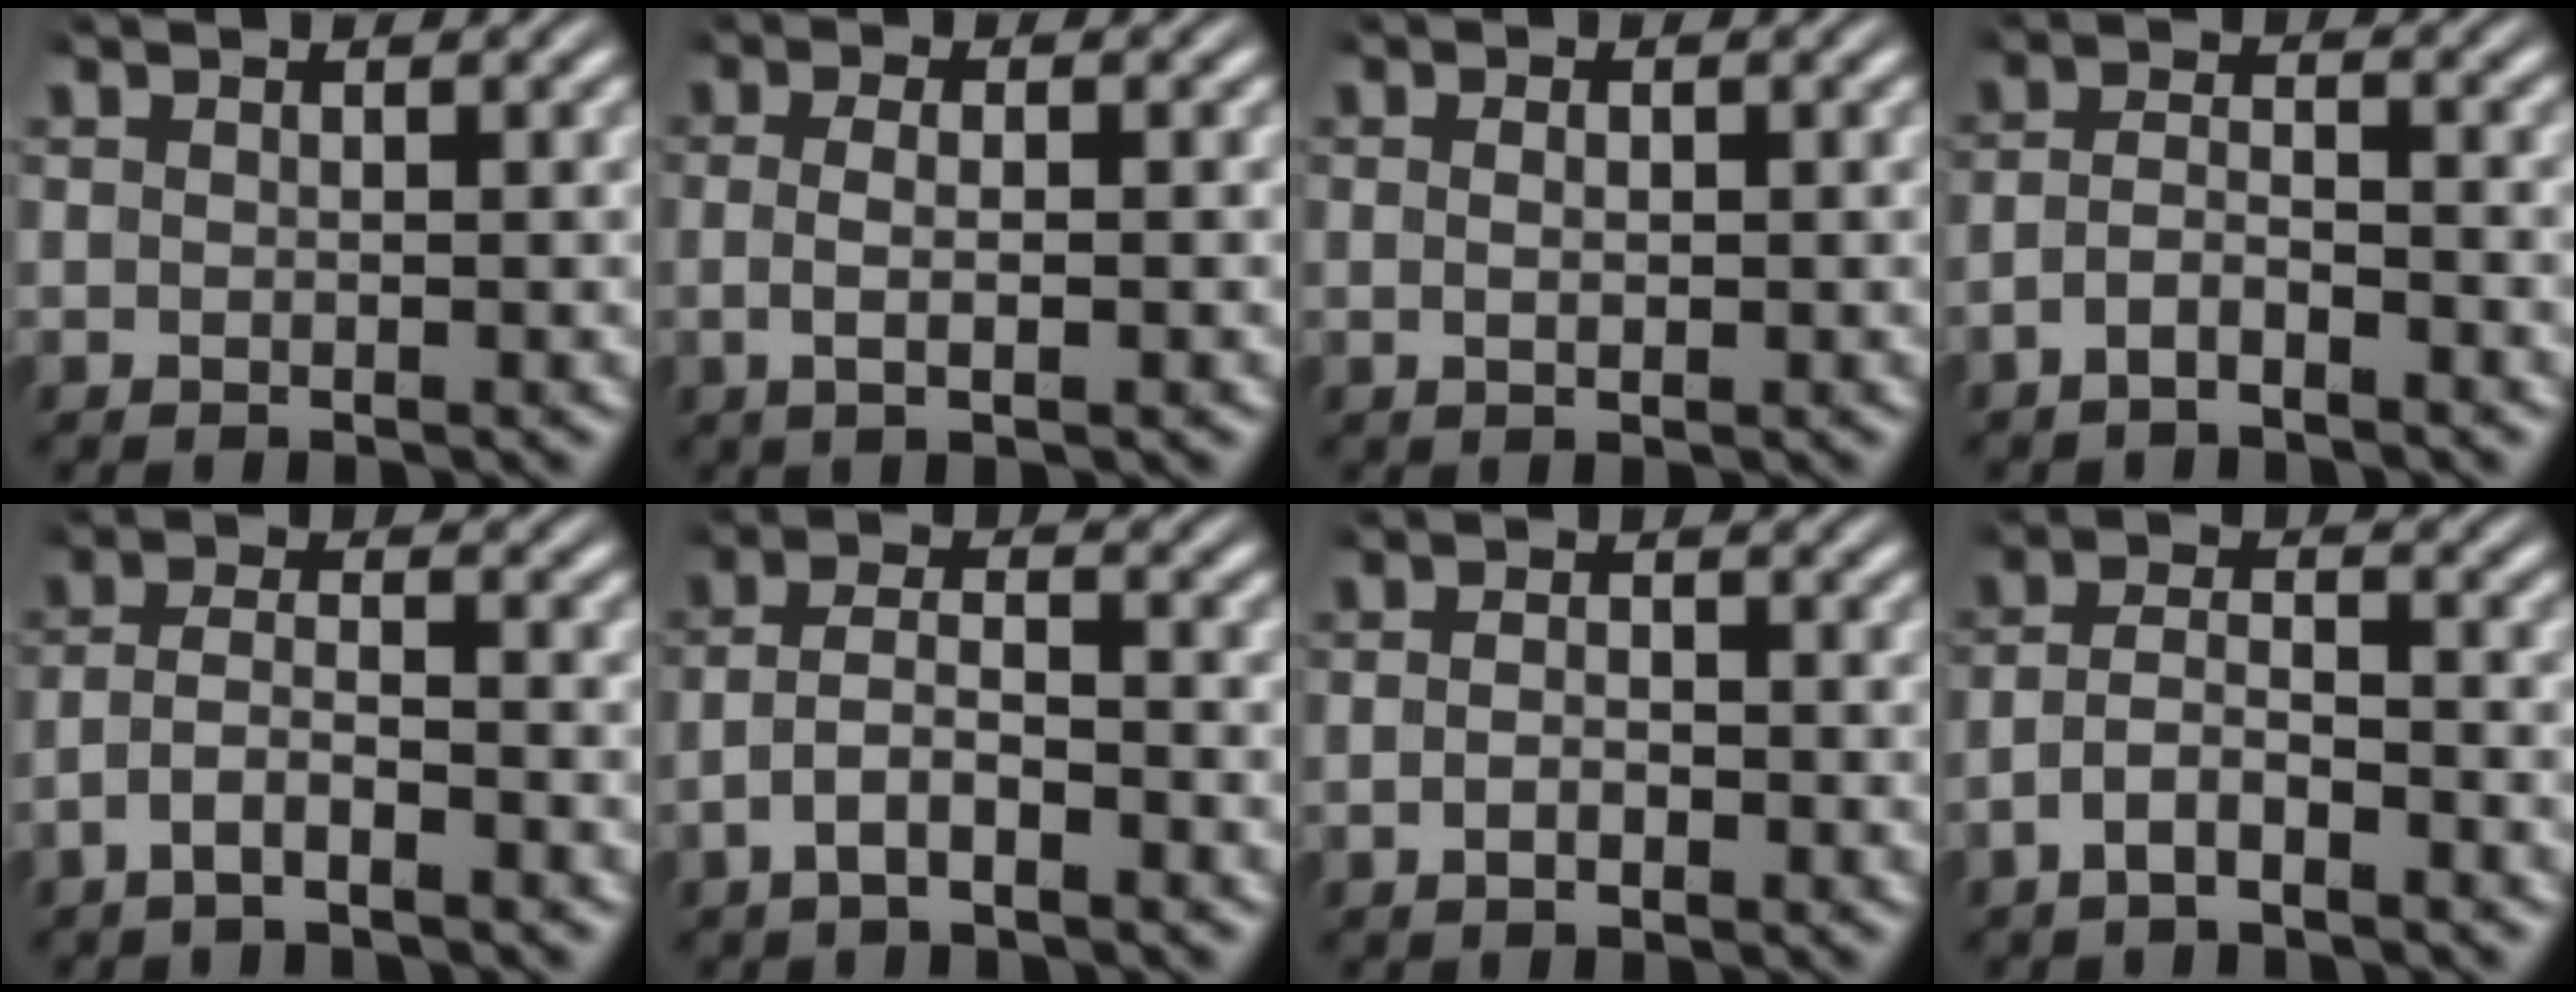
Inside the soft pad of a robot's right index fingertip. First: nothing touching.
{"total": 2.7, "force": [-0.4, 0.5, 2.6], "torque": [-0.053, -0.007, -0.004]}
{"total": 1.0, "force": [0.0, 0.2, 1.0], "torque": [-0.015, -0.005, 0.003]}
{"total": 3.0, "force": [-2.3, 1.3, 1.5], "torque": [-0.031, -0.010, -0.040]}
{"total": 3.5, "force": [-2.2, 1.7, 2.2], "torque": [-0.045, -0.012, -0.040]}
{"total": 3.9, "force": [-1.7, 2.2, 2.7], "torque": [-0.054, -0.011, -0.031]}
{"total": 1.7, "force": [-1.1, 0.6, 1.3], "torque": [-0.021, -0.006, -0.017]}
{"total": 3.8, "force": [-2.1, 2.2, 2.3], "torque": [-0.047, -0.012, -0.039]}